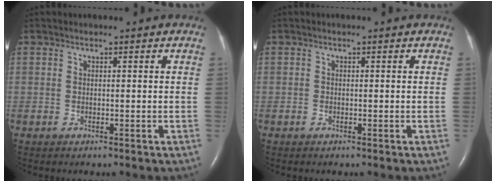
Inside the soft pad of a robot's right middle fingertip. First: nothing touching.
{"total": 0.0}